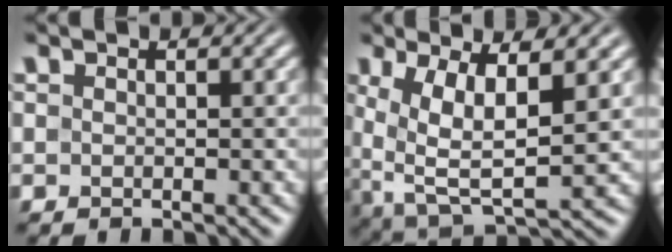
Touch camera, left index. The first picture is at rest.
{"total": 7.2, "force": [1.3, 2.8, 6.5], "torque": [-0.131, -0.005, 0.024]}